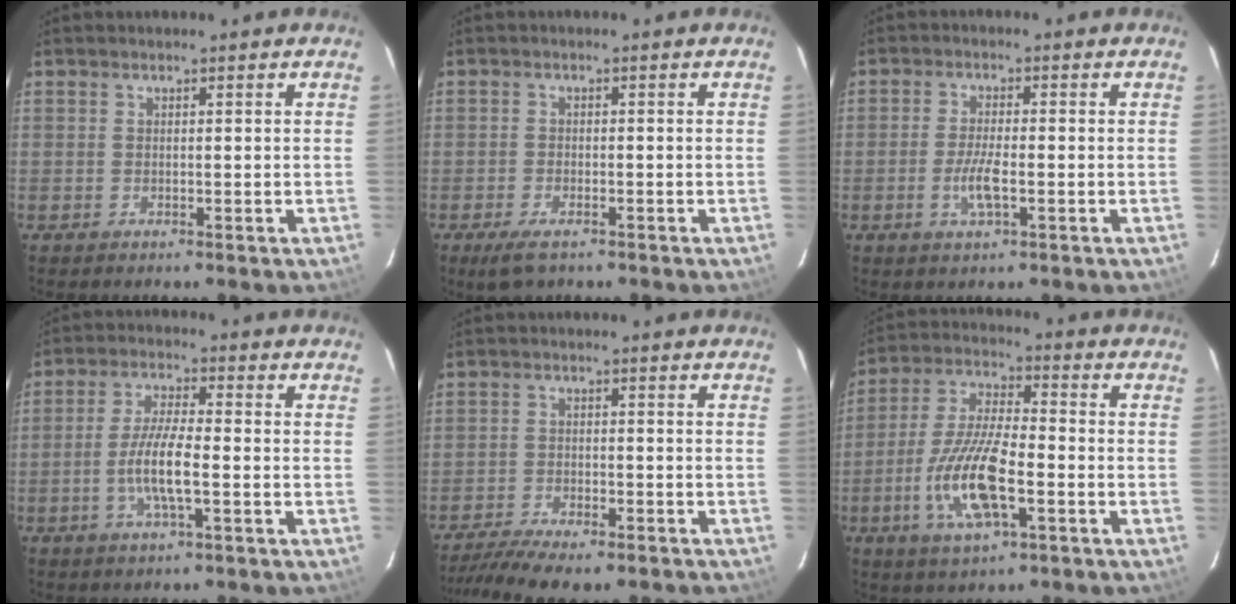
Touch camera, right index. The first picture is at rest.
{"total": 4.4, "force": [-3.0, 1.8, 2.7], "torque": [-0.066, -0.012, -0.054]}
{"total": 7.5, "force": [-2.4, 2.2, 6.7], "torque": [-0.140, -0.004, -0.047]}
{"total": 7.6, "force": [-2.1, 1.4, 7.2], "torque": [-0.144, 0.000, -0.043]}
{"total": 13.9, "force": [-11.6, 3.3, 6.8], "torque": [-0.143, -0.029, -0.175]}
{"total": 14.0, "force": [-4.8, 4.5, 12.4], "torque": [-0.262, -0.007, -0.092]}